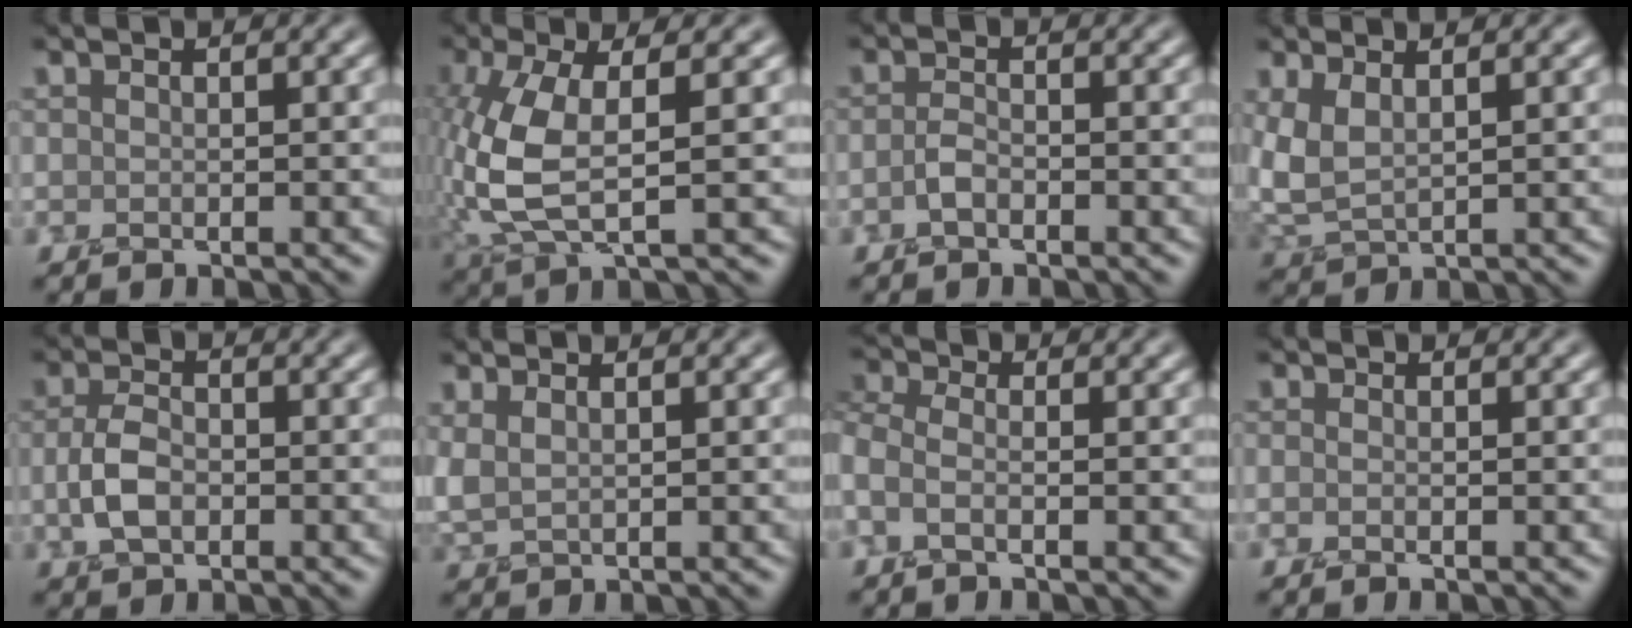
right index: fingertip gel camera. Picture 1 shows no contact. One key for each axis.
{"total": 7.1, "fx": 0.2, "fy": 2.5, "fz": 6.7, "tx": -0.168, "ty": -0.002, "tz": 0.006}
{"total": 1.4, "fx": -0.7, "fy": 0.6, "fz": 1.1, "tx": -0.024, "ty": 0.002, "tz": -0.017}
{"total": 3.9, "fx": 1.3, "fy": 1.9, "fz": 3.2, "tx": -0.086, "ty": 0.003, "tz": 0.028}
{"total": 3.2, "fx": -0.6, "fy": 2.0, "fz": 2.4, "tx": -0.052, "ty": 0.001, "tz": -0.014}
{"total": 2.0, "fx": 0.8, "fy": 0.9, "fz": 1.6, "tx": -0.043, "ty": 0.001, "tz": 0.019}
{"total": 2.7, "fx": -0.5, "fy": 1.6, "fz": 2.1, "tx": -0.055, "ty": 0.002, "tz": -0.028}
{"total": 0.9, "fx": -0.5, "fy": 0.2, "fz": 0.7, "tx": -0.017, "ty": -0.007, "tz": -0.013}